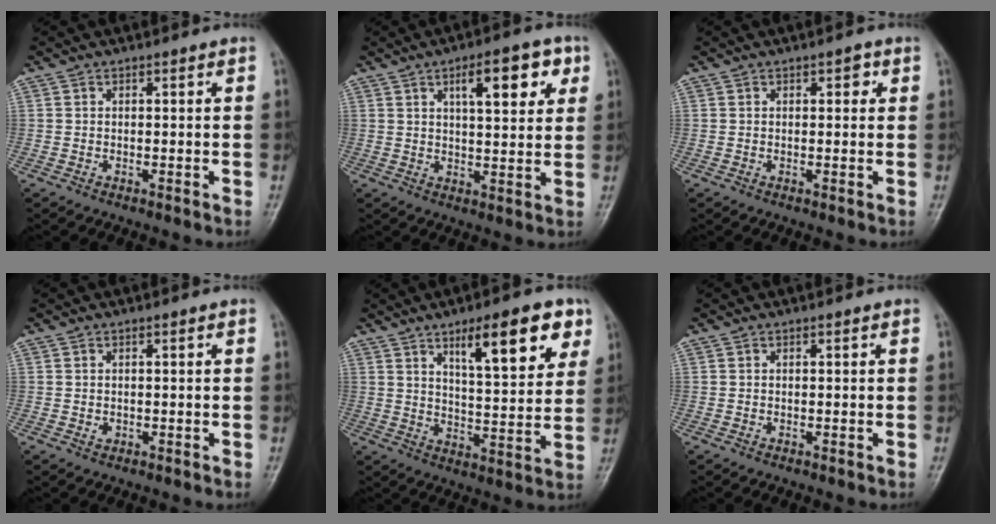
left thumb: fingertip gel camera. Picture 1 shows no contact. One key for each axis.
{"total": 10.5, "fx": 4.5, "fy": 3.8, "fz": 8.7, "tx": -0.100, "ty": -0.012, "tz": 0.062}
{"total": 2.0, "fx": 0.9, "fy": 1.0, "fz": 1.4, "tx": -0.010, "ty": 0.001, "tz": 0.008}
{"total": 0.8, "fx": 0.1, "fy": 0.6, "fz": 0.5, "tx": -0.003, "ty": 0.000, "tz": 0.003}
{"total": 14.8, "fx": 7.9, "fy": 4.7, "fz": 11.7, "tx": -0.140, "ty": -0.032, "tz": 0.119}
{"total": 0.0}